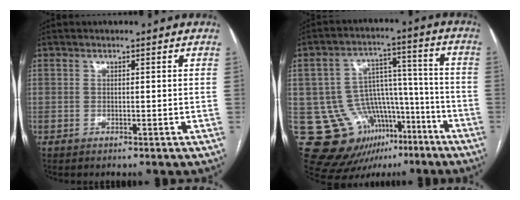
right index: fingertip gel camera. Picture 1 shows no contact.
{"total": 15.7, "force": [-7.2, 12.4, 6.4], "torque": [-0.096, 0.072, -0.091]}